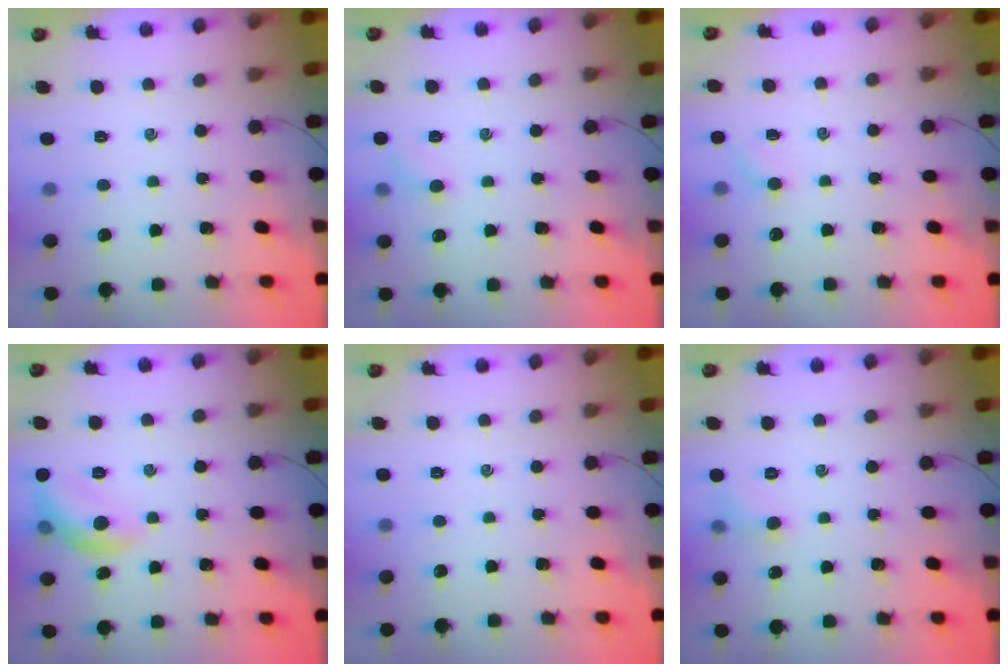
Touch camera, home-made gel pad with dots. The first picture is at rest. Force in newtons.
{"total": 4.6, "press": 4.4, "slide": 1.4}
{"total": 2.4, "press": 2.3, "slide": 0.8}
{"total": 10.1, "press": 10.1, "slide": 1.0}
{"total": 0.0}
{"total": 4.7, "press": 4.4, "slide": 1.6}